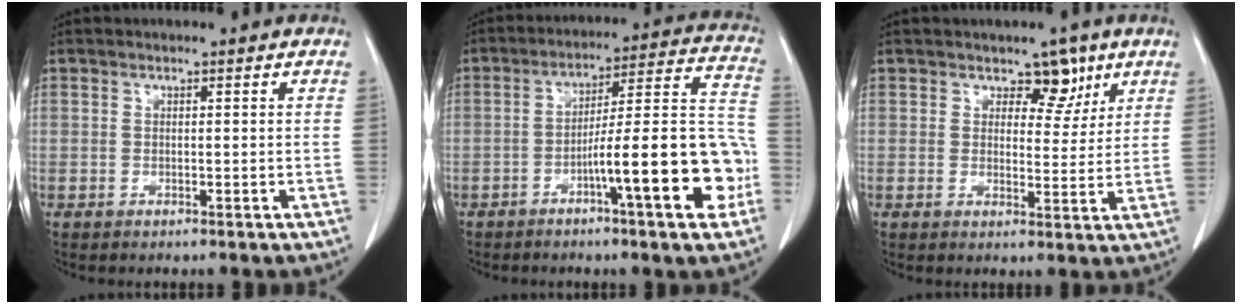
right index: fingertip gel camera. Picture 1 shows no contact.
{"total": 16.9, "force": [-5.9, 1.5, 15.7], "torque": [-0.208, 0.024, -0.087]}
{"total": 4.6, "force": [2.9, 2.8, 2.2], "torque": [-0.015, -0.002, 0.040]}